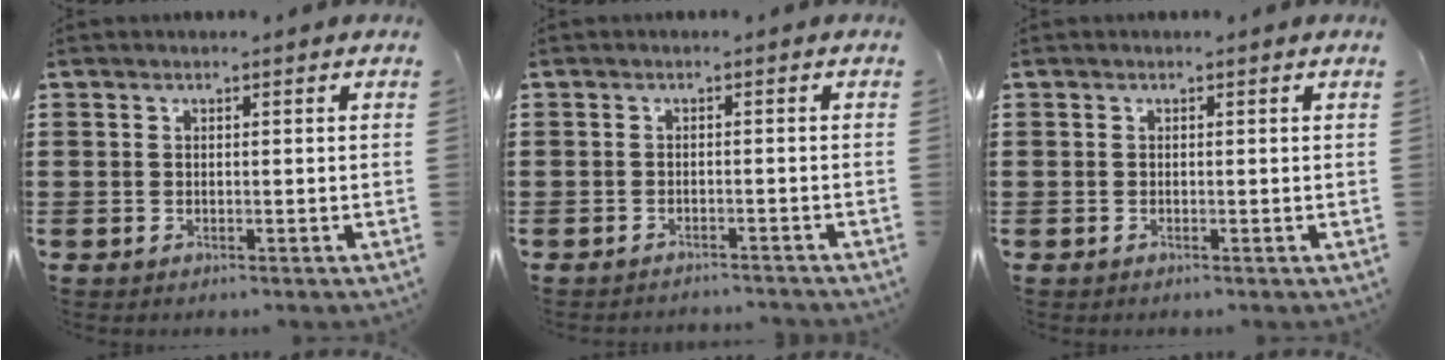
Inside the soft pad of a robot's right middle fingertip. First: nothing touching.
{"total": 1.3, "force": [-1.3, -0.1, 0.1], "torque": [-0.006, 0.001, -0.025]}
{"total": 0.0}